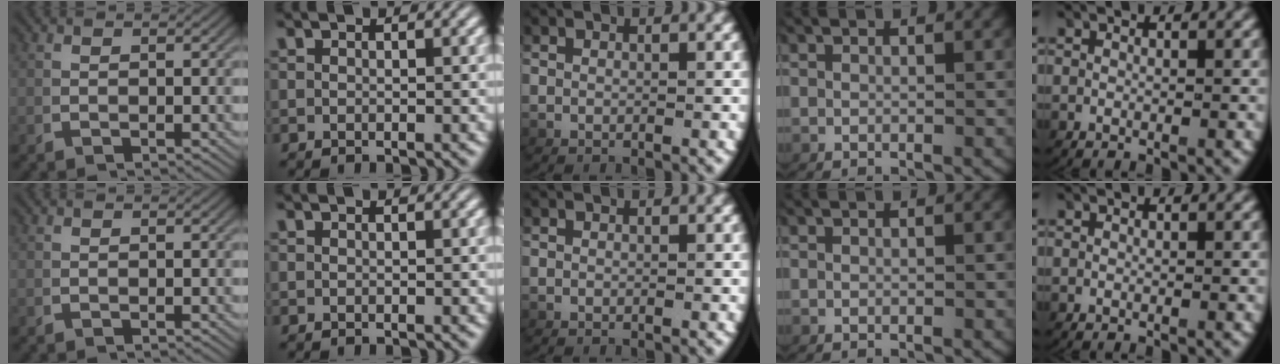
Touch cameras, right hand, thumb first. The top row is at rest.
{}